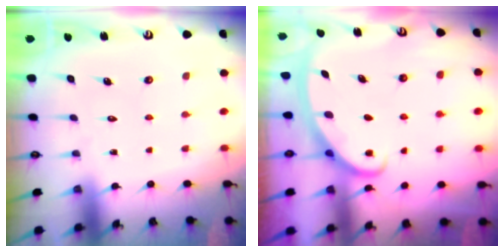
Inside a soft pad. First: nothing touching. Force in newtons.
{"total": 2.9, "press": 2.9, "slide": 0.4}